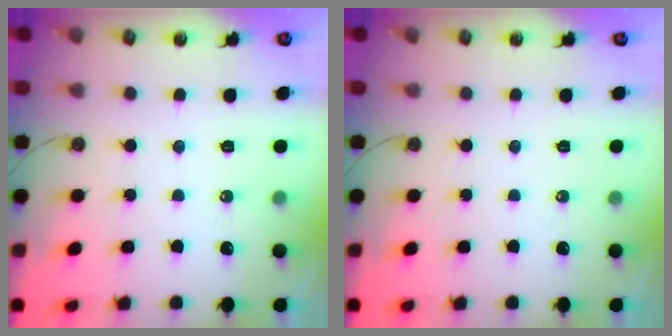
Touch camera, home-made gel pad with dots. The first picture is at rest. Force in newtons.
{"total": 0.0}